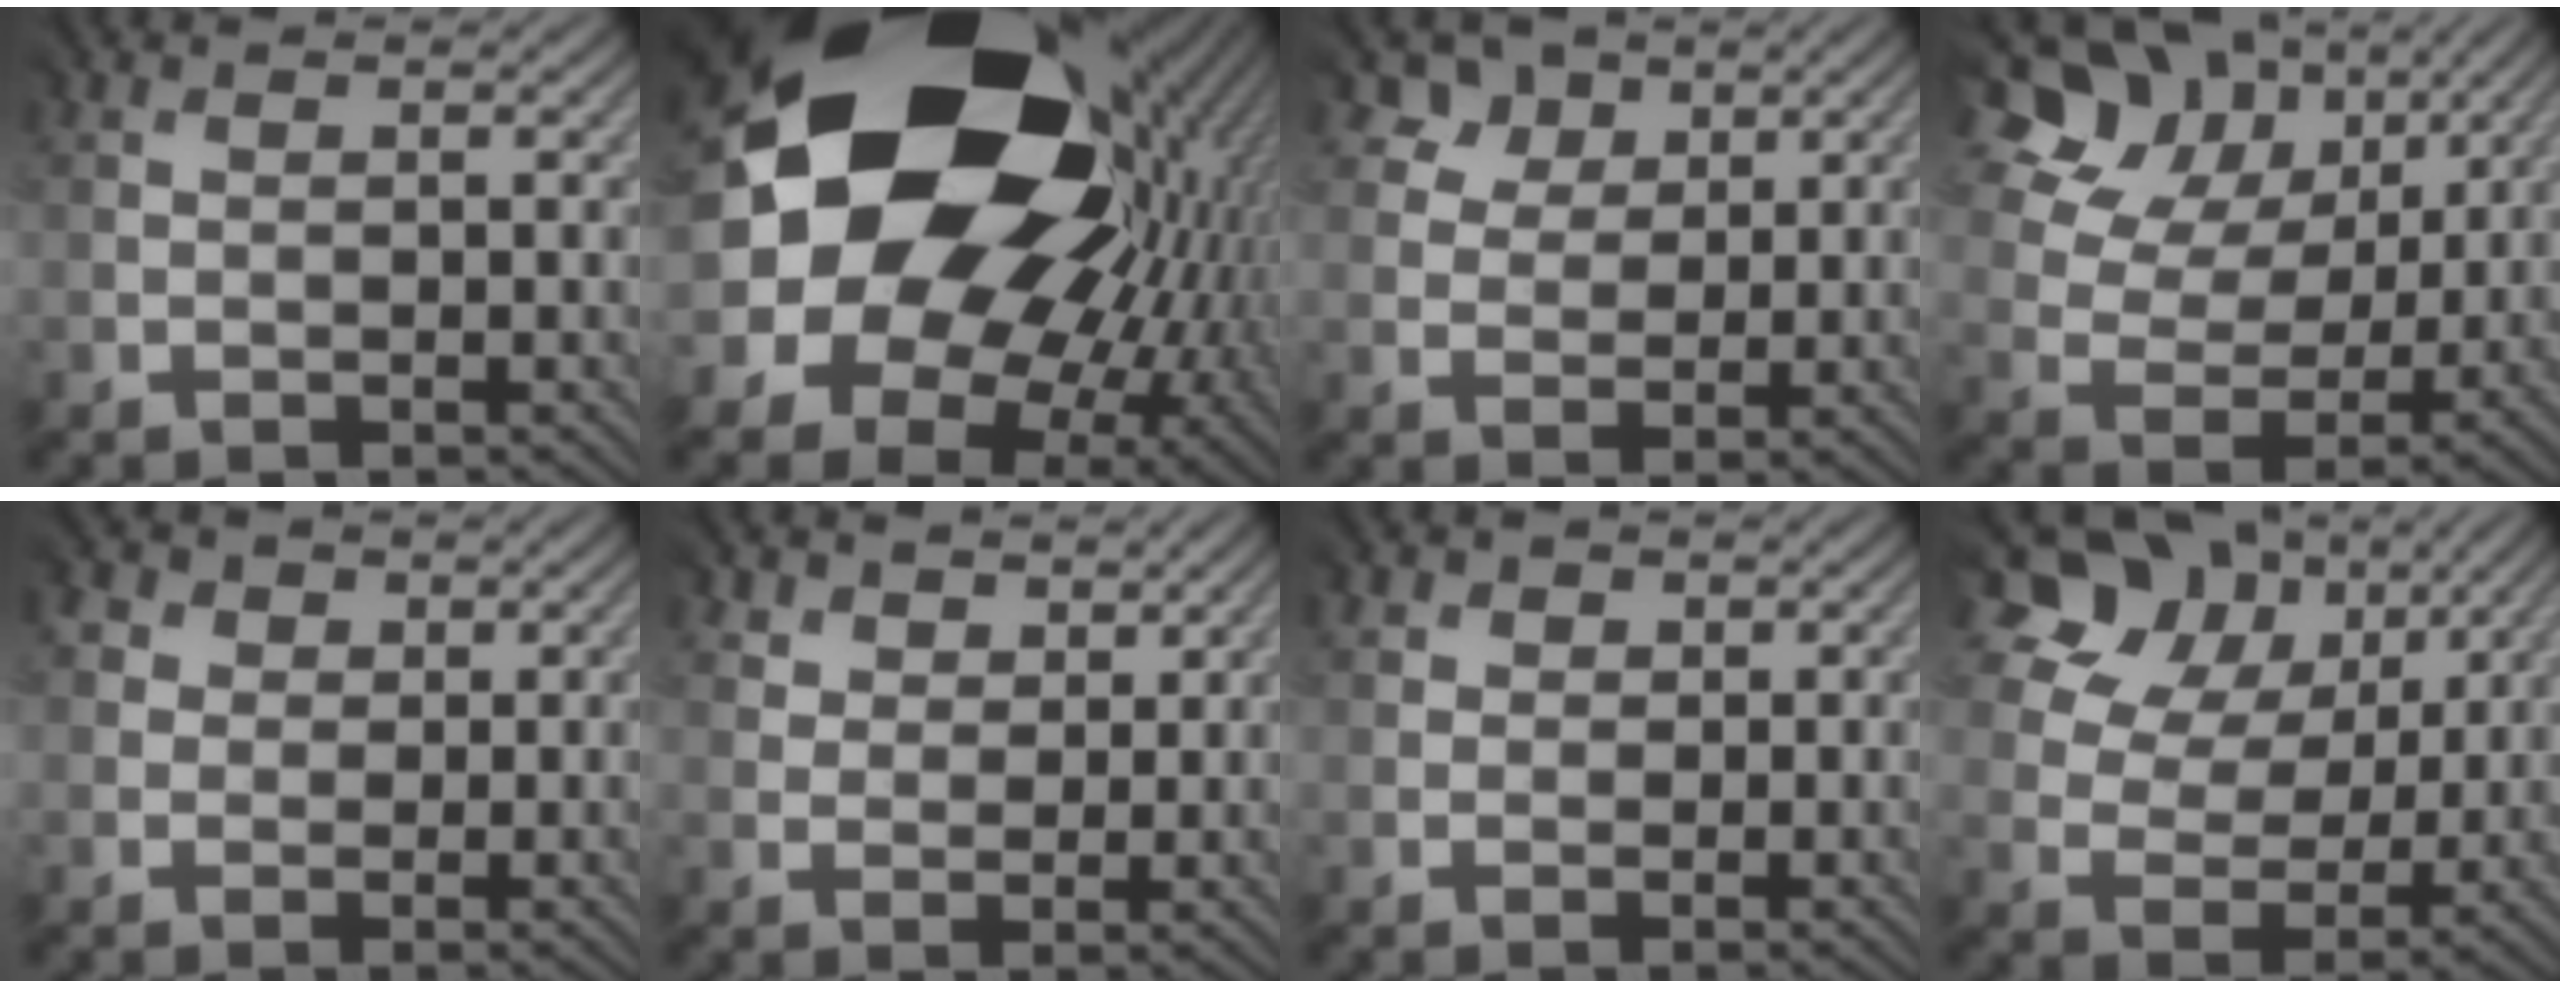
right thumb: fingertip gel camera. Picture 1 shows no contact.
{"total": 22.6, "force": [4.9, 17.6, 13.3], "torque": [-0.282, -0.024, 0.083]}
{"total": 4.2, "force": [3.3, 2.7, 0.1], "torque": [-0.018, -0.014, 0.069]}
{"total": 13.5, "force": [7.8, 9.2, 6.2], "torque": [-0.163, 0.039, 0.125]}
{"total": 3.0, "force": [1.5, 2.6, 0.3], "torque": [-0.029, 0.006, 0.011]}
{"total": 3.9, "force": [3.3, 2.1, 0.2], "torque": [-0.024, -0.009, 0.067]}
{"total": 1.6, "force": [1.0, 1.1, -0.7], "torque": [0.004, 0.001, 0.012]}
{"total": 12.8, "force": [8.1, 8.5, 5.1], "torque": [-0.136, 0.042, 0.136]}